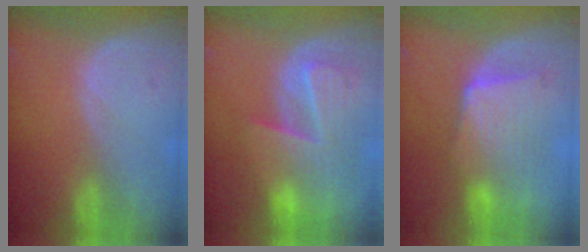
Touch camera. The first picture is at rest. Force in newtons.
{"total": 10.1, "press": 8.8, "slide": 5.0}
{"total": 8.2, "press": 8.1, "slide": 1.4}